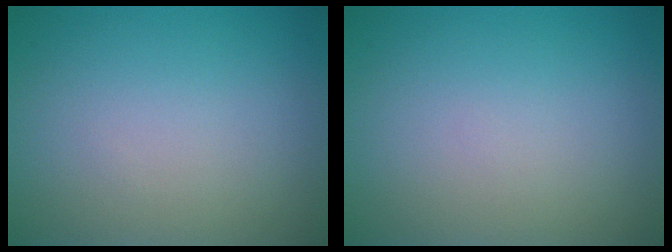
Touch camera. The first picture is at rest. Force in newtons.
{"total": 0.0}